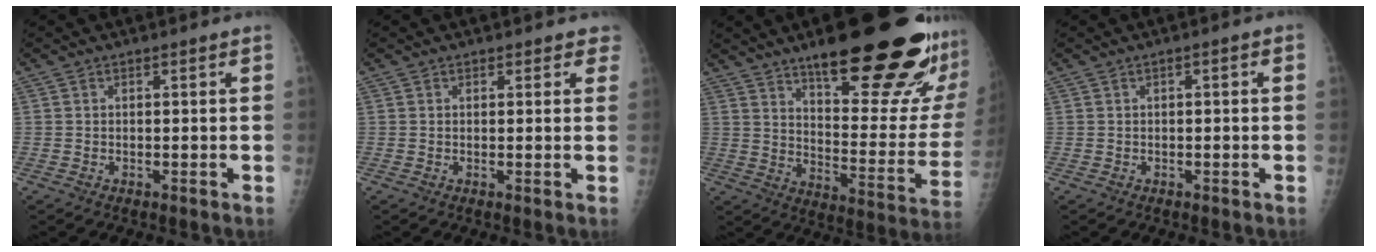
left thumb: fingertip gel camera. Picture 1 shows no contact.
{"total": 2.3, "force": [1.8, 1.4, 0.1], "torque": [0.030, -0.007, 0.007]}
{"total": 28.9, "force": [18.5, 7.3, 20.9], "torque": [-0.235, -0.085, 0.269]}
{"total": 1.0, "force": [0.1, 0.3, 0.9], "torque": [-0.013, 0.005, -0.001]}